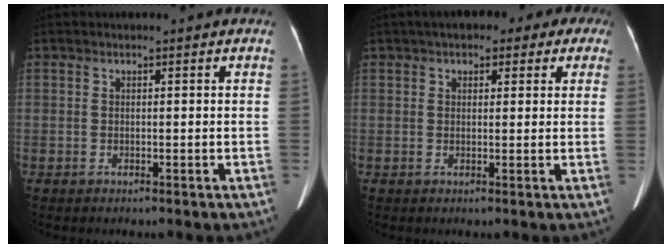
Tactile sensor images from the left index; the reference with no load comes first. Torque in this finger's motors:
{"motor_torque": [0.40, -1.18, 0.77, 0.11]}